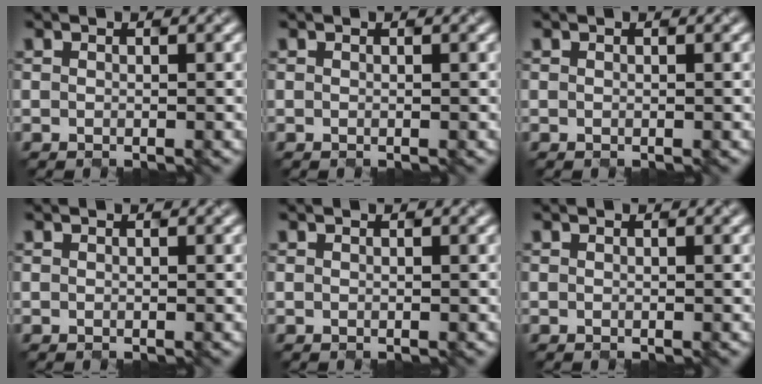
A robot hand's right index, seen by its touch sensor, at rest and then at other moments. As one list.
[{"total": 0.0}, {"total": 0.0}, {"total": 0.0}, {"total": 0.0}, {"total": 0.0}]